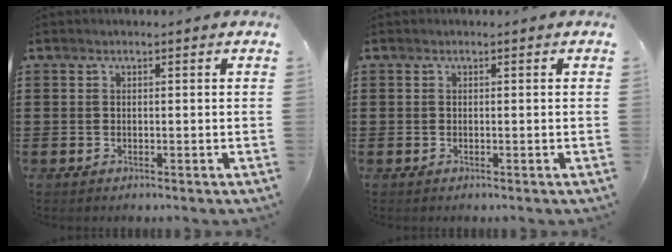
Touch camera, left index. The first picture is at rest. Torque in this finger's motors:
{"motor_torque": [-0.02, -0.03, -0.01, 0.01]}